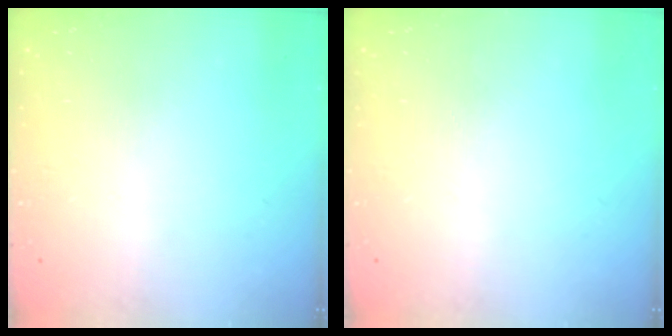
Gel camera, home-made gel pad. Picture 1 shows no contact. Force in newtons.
{"total": 0.0}